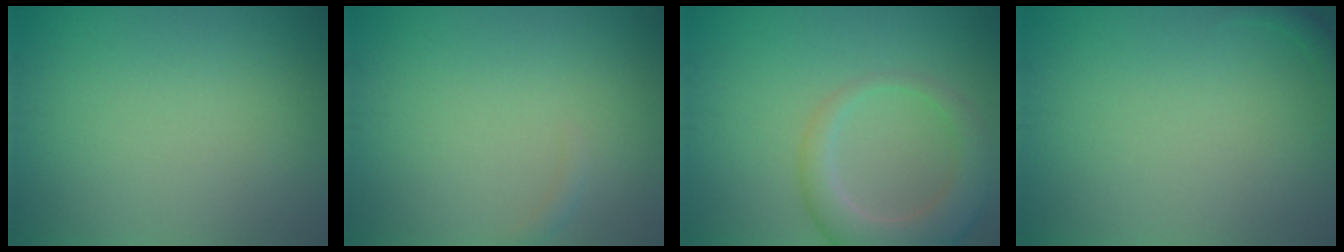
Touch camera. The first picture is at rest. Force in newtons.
{"total": 0.7, "press": 0.7, "slide": 0.2}
{"total": 5.2, "press": 5.2, "slide": 0.4}
{"total": 0.7, "press": 0.7, "slide": 0.1}